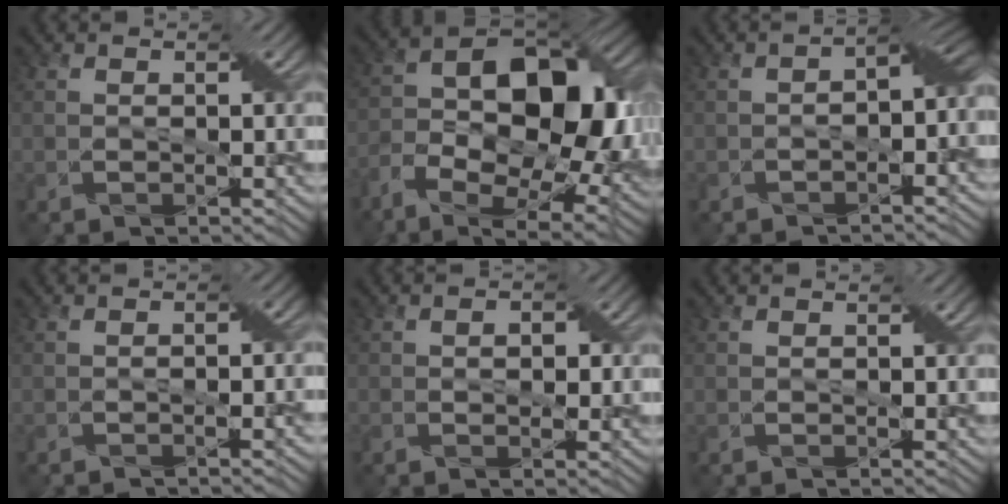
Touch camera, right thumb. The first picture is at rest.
{"total": 16.5, "force": [-2.8, 10.1, 12.8], "torque": [-0.215, -0.006, -0.043]}
{"total": 6.9, "force": [-1.1, 3.8, 5.7], "torque": [-0.071, -0.007, -0.017]}
{"total": 1.2, "force": [-0.8, 0.1, 0.9], "torque": [-0.014, 0.002, -0.017]}
{"total": 2.0, "force": [0.0, 1.1, 1.7], "torque": [-0.019, -0.006, 0.001]}
{"total": 0.0}